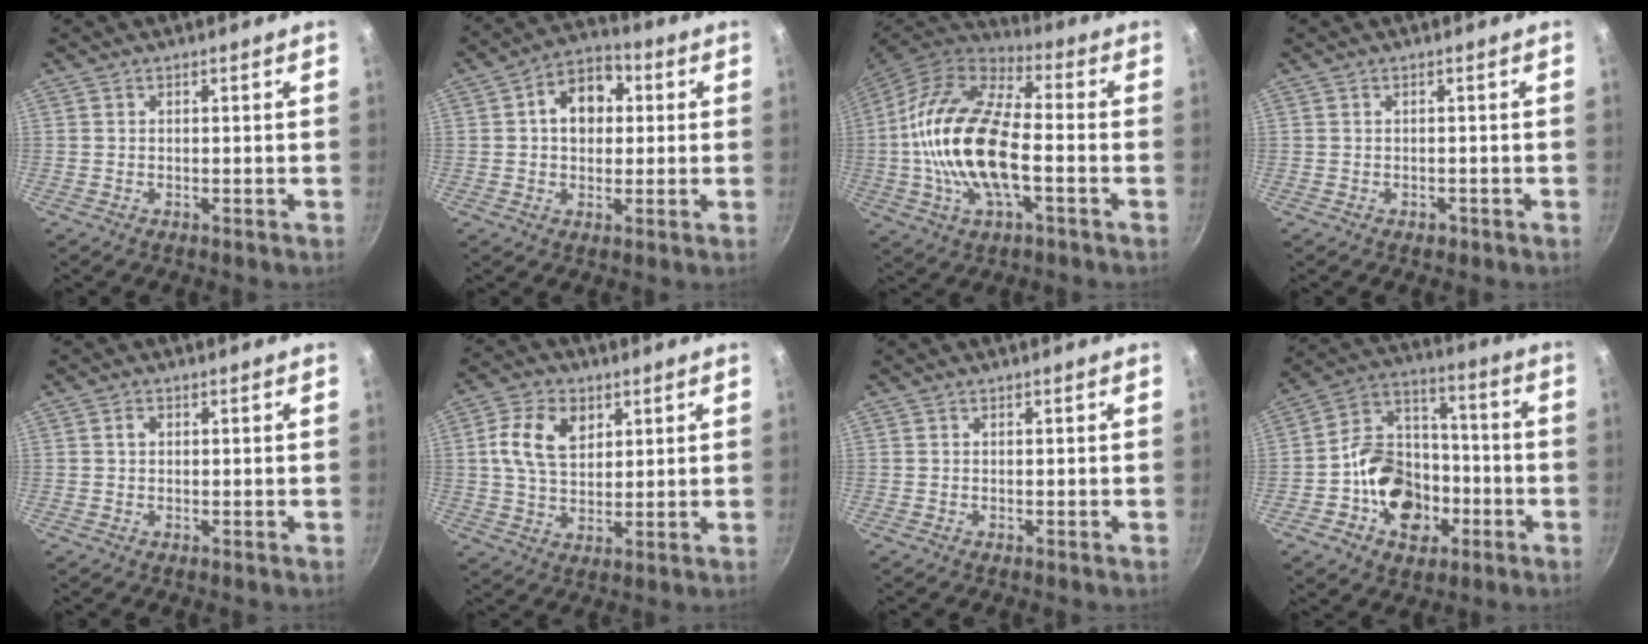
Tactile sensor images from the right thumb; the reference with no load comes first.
{"total": 10.0, "force": [1.8, 7.4, 6.5], "torque": [-0.052, 0.017, 0.014]}
{"total": 20.7, "force": [-2.5, 9.6, 18.1], "torque": [-0.338, 0.030, -0.060]}
{"total": 1.0, "force": [-0.5, 0.7, 0.4], "torque": [-0.002, 0.005, -0.002]}
{"total": 1.2, "force": [0.3, 1.0, 0.7], "torque": [-0.008, 0.005, 0.005]}
{"total": 9.9, "force": [3.2, 6.7, 6.6], "torque": [-0.106, -0.003, 0.055]}
{"total": 0.0}
{"total": 17.1, "force": [-5.1, 13.2, 9.5], "torque": [-0.128, 0.050, -0.090]}